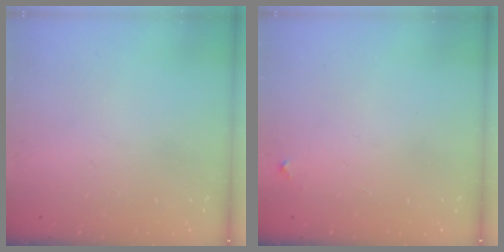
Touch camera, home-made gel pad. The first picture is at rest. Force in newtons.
{"total": 3.3, "press": 3.2, "slide": 0.3}